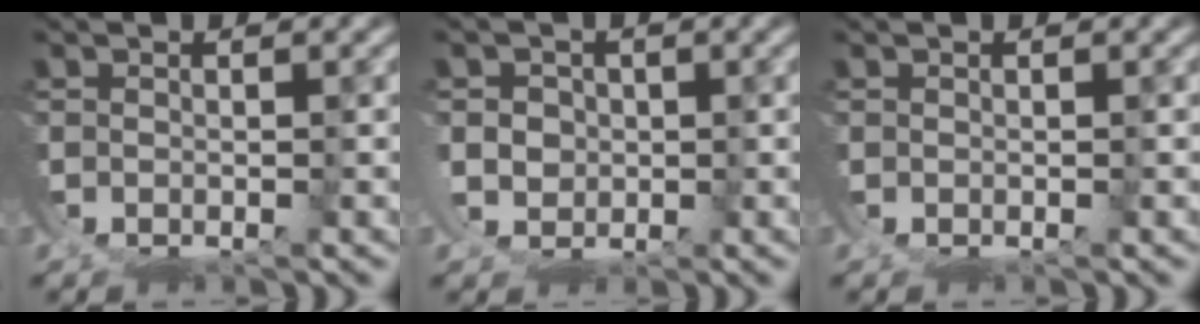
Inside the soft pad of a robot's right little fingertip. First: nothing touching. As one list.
[{"total": 2.8, "force": [0.6, 2.2, 1.6], "torque": [-0.034, -0.008, 0.016]}, {"total": 0.0}]